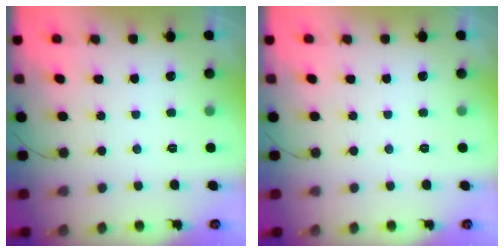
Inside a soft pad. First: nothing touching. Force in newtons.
{"total": 0.0}